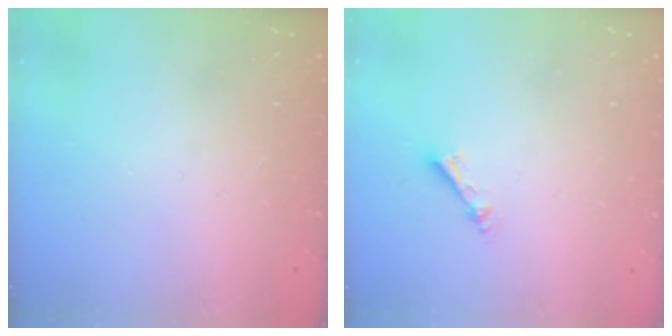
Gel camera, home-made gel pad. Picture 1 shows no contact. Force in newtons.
{"total": 2.4, "press": 2.4, "slide": 0.4}